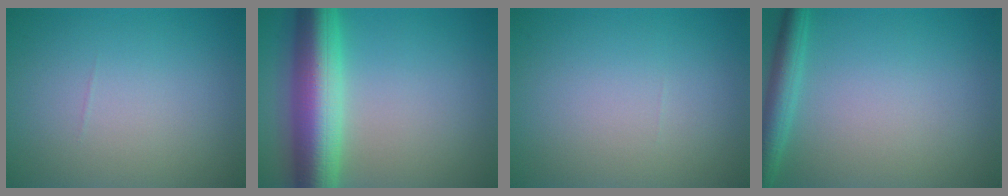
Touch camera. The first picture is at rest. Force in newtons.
{"total": 9.2, "press": 9.2, "slide": 0.1}
{"total": 0.0}
{"total": 3.0, "press": 3.0, "slide": 0.2}